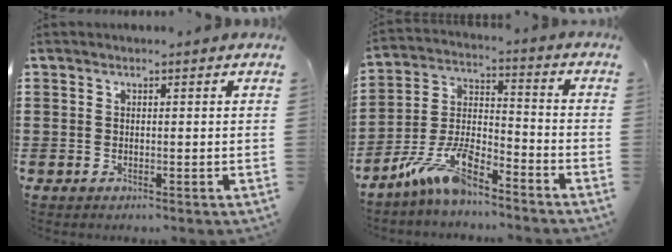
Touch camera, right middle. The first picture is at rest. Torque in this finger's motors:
{"motor_torque": [2.08, -0.04, 0.28, 0.16]}